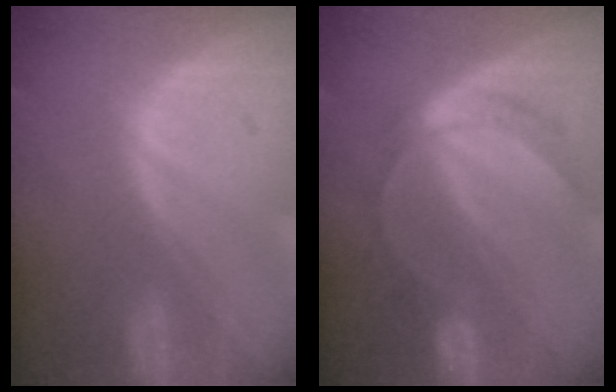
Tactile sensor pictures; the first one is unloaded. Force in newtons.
{"total": 5.9, "press": 5.9, "slide": 0.2}